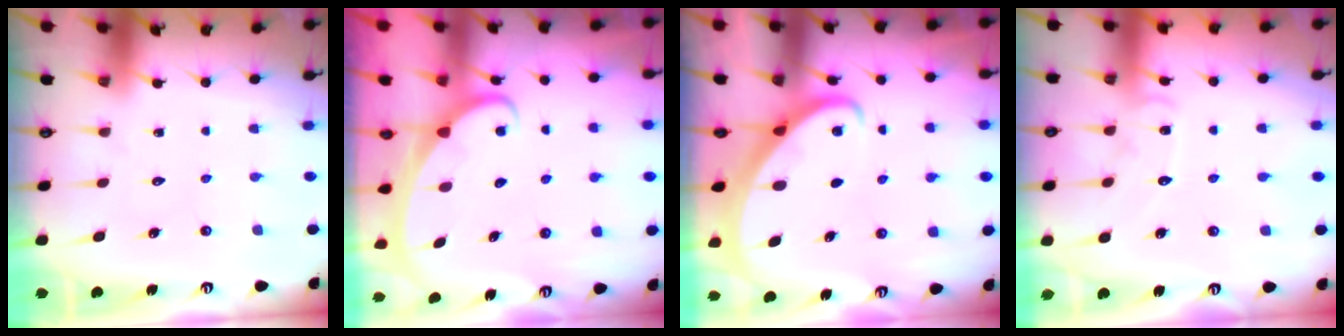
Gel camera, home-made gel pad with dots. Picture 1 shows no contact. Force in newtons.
{"total": 2.6, "press": 2.6, "slide": 0.3}
{"total": 2.5, "press": 2.4, "slide": 0.3}
{"total": 6.6, "press": 6.5, "slide": 0.5}